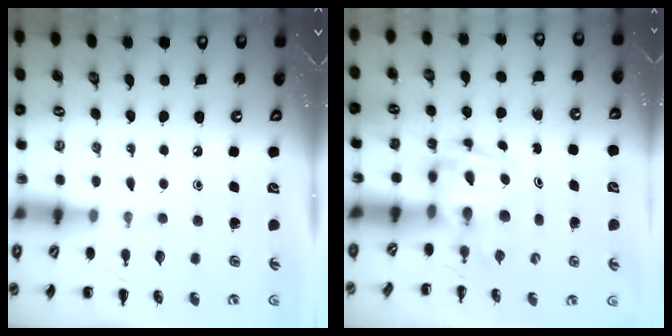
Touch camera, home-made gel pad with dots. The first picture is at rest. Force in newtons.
{"total": 2.9, "press": 2.9, "slide": 0.5}